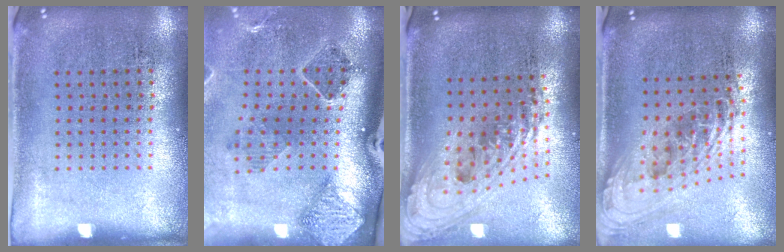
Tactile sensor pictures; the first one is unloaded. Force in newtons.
{"total": 1.8, "press": 1.6, "slide": 0.7}
{"total": 2.4, "press": 1.8, "slide": 1.6}
{"total": 2.3, "press": 1.6, "slide": 1.6}